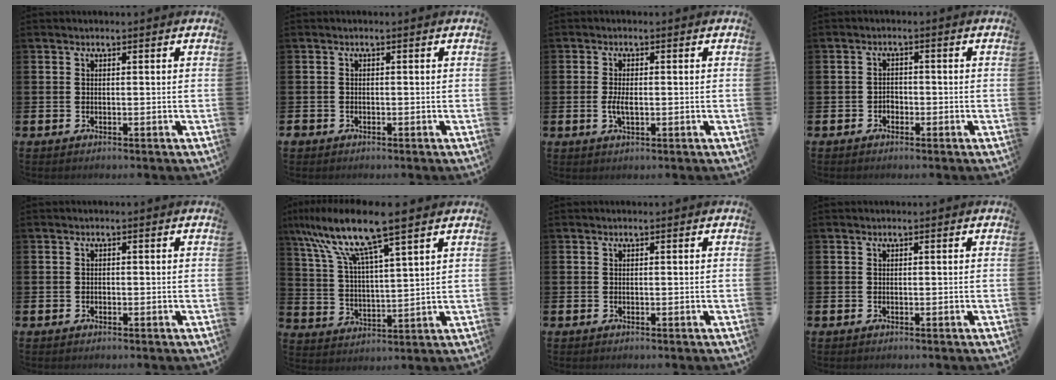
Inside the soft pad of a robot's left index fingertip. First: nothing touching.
{"total": 0.8, "force": [-0.6, 0.5, 0.0], "torque": [-0.002, 0.003, -0.014]}
{"total": 2.7, "force": [-0.2, 1.2, 2.4], "torque": [-0.040, 0.000, -0.006]}
{"total": 1.5, "force": [-0.9, 1.1, 0.3], "torque": [-0.006, 0.002, -0.021]}
{"total": 0.5, "force": [-0.3, 0.5, 0.1], "torque": [-0.008, 0.005, -0.006]}
{"total": 11.2, "force": [8.8, 1.2, 6.8], "torque": [-0.164, -0.035, 0.150]}
{"total": 0.0}
{"total": 0.0}